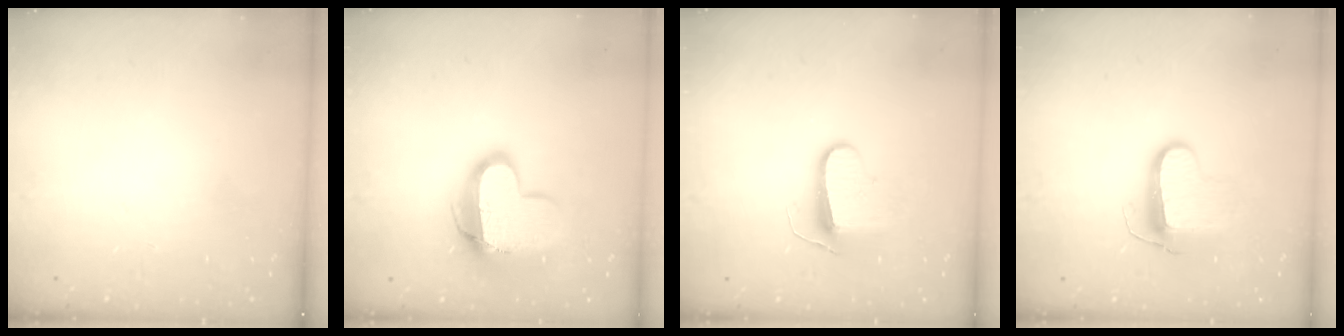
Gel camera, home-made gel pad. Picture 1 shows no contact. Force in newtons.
{"total": 14.4, "press": 14.3, "slide": 1.4}
{"total": 9.0, "press": 9.0, "slide": 0.6}
{"total": 10.3, "press": 10.3, "slide": 0.4}